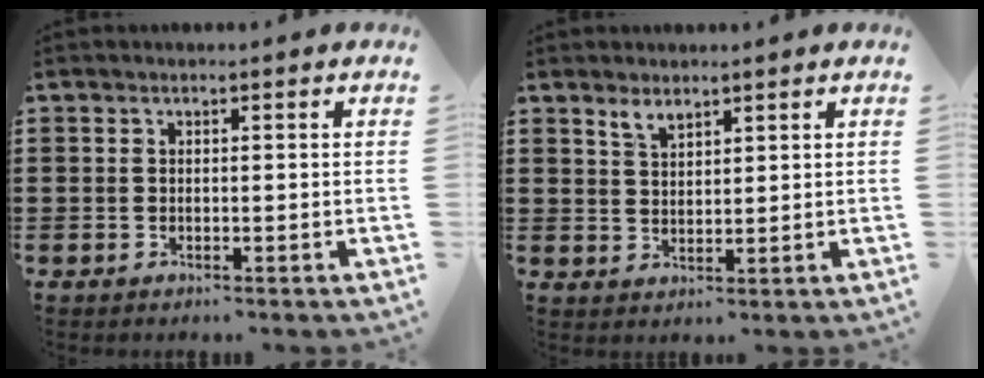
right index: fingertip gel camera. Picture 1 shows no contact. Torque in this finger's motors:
{"motor_torque": [0.00, 0.00, 0.04, 0.02]}